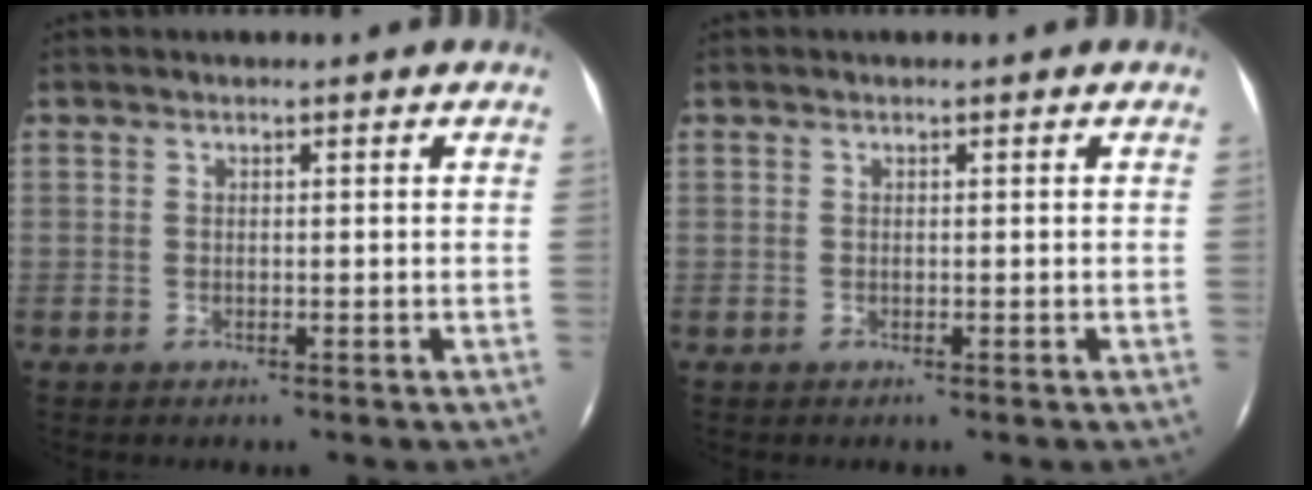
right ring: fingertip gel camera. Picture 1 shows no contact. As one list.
[{"total": 0.0}]